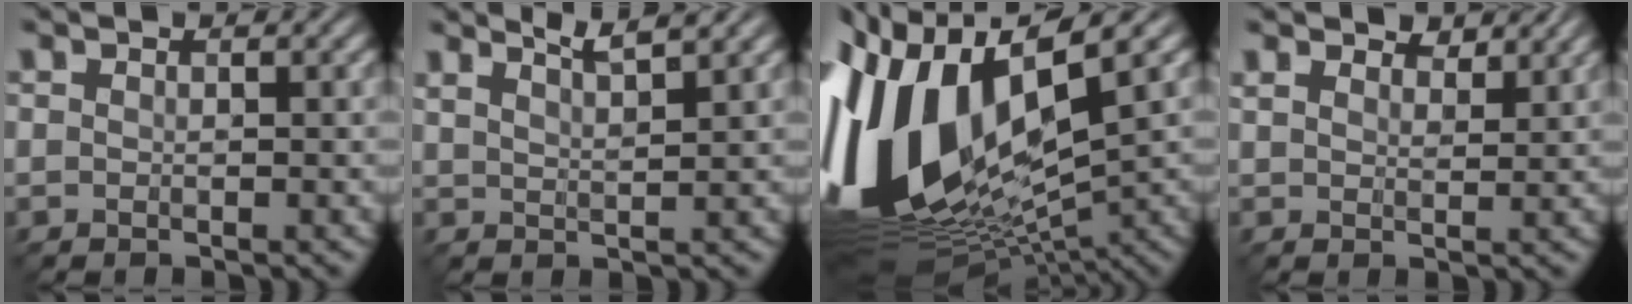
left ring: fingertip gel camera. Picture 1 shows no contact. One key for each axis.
{"total": 3.4, "fx": 2.9, "fy": 0.5, "fz": 1.8, "tx": -0.007, "ty": 0.017, "tz": 0.031}
{"total": 16.9, "fx": 1.8, "fy": 8.6, "fz": 14.5, "tx": -0.332, "ty": 0.008, "tz": 0.038}
{"total": 3.4, "fx": 3.1, "fy": 0.9, "fz": 1.1, "tx": -0.027, "ty": 0.003, "tz": 0.044}